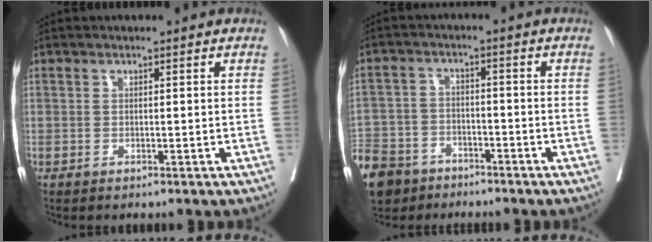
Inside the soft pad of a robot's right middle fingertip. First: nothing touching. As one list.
[{"total": 16.6, "force": [-11.1, 10.9, 5.9], "torque": [-0.198, -0.011, -0.185]}]